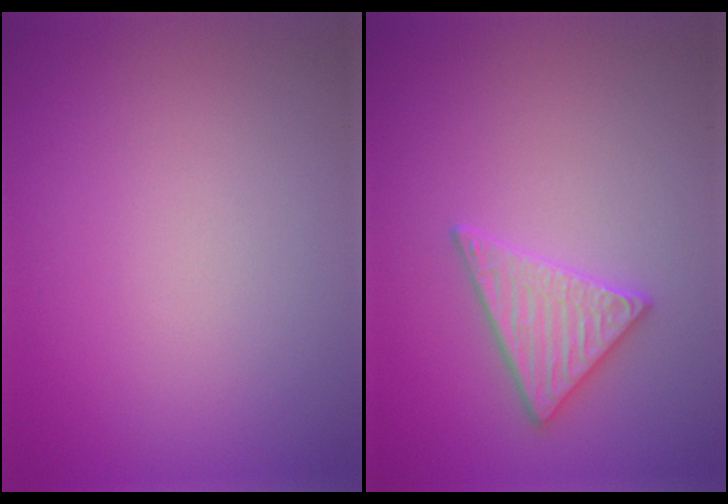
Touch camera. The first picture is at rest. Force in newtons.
{"total": 3.0, "press": 3.0, "slide": 0.2}